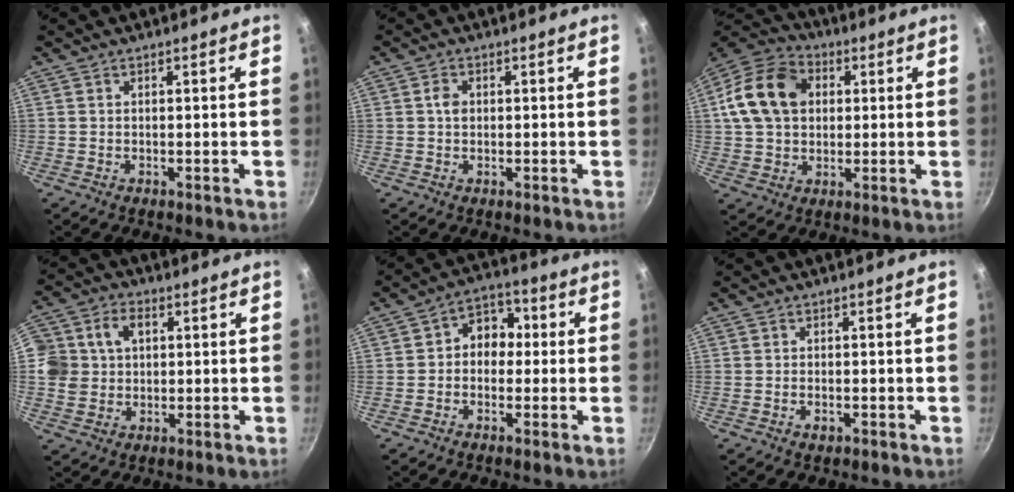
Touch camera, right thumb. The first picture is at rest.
{"total": 2.3, "force": [0.3, 1.7, 1.4], "torque": [-0.020, 0.005, 0.002]}
{"total": 15.5, "force": [3.0, 11.7, 9.7], "torque": [-0.160, 0.019, 0.039]}
{"total": 10.2, "force": [2.0, 8.5, 5.1], "torque": [-0.081, 0.010, 0.025]}
{"total": 7.6, "force": [0.2, 6.2, 4.5], "torque": [-0.015, 0.021, -0.015]}
{"total": 1.6, "force": [-0.6, 0.9, 1.1], "torque": [-0.022, 0.001, -0.012]}